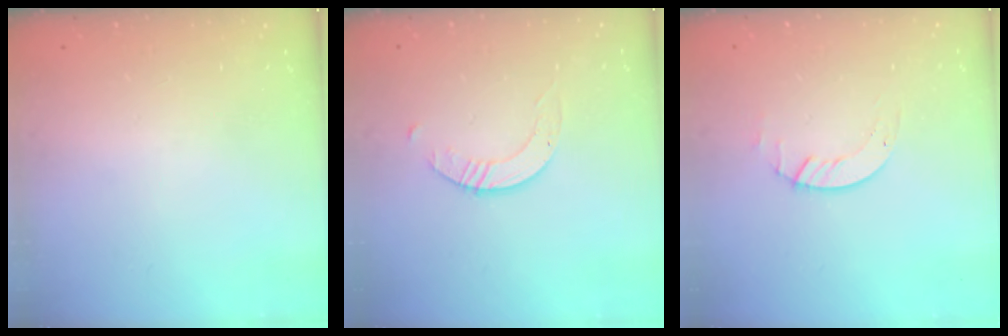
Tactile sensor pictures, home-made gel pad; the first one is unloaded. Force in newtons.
{"total": 1.7, "press": 1.7, "slide": 0.2}
{"total": 2.0, "press": 2.0, "slide": 0.2}